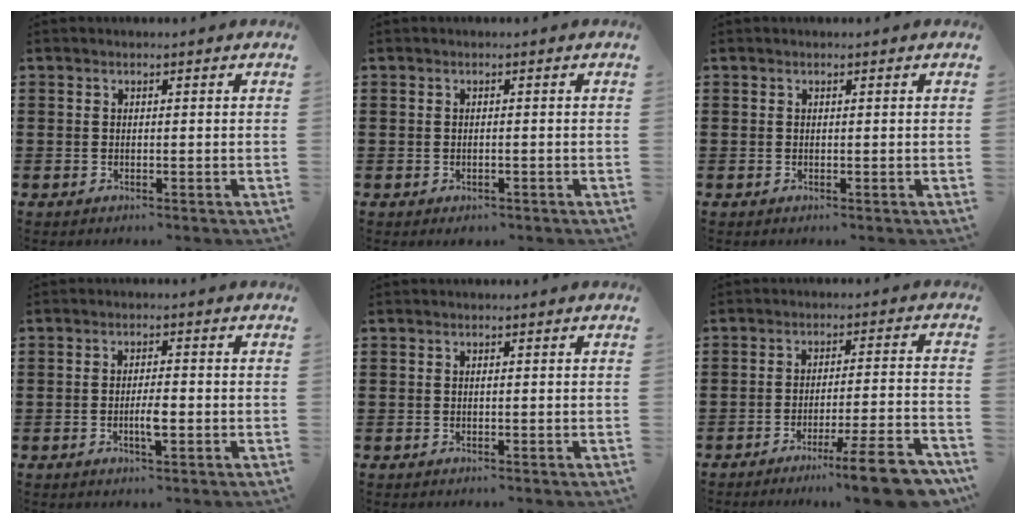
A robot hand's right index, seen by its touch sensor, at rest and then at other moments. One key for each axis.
{"total": 0.5, "fx": -0.4, "fy": 0.2, "fz": 0.2, "tx": -0.007, "ty": -0.002, "tz": -0.008}
{"total": 0.0}
{"total": 3.2, "fx": -0.9, "fy": 0.7, "fz": 2.9, "tx": -0.058, "ty": 0.000, "tz": -0.019}
{"total": 0.0}
{"total": 9.6, "fx": -7.0, "fy": -0.1, "fz": 6.7, "tx": -0.099, "ty": 0.001, "tz": -0.126}